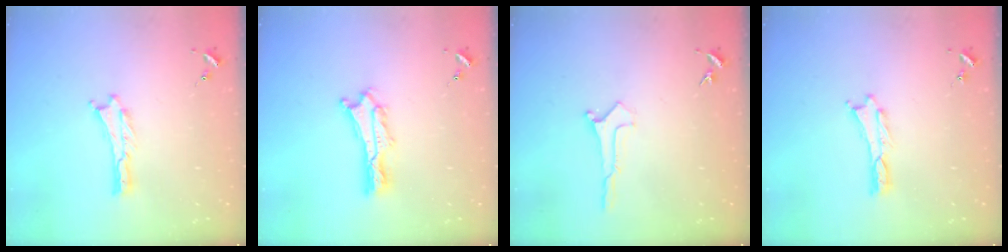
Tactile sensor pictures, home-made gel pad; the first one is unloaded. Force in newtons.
{"total": 2.0, "press": 2.0, "slide": 0.2}
{"total": 0.0}
{"total": 0.0}